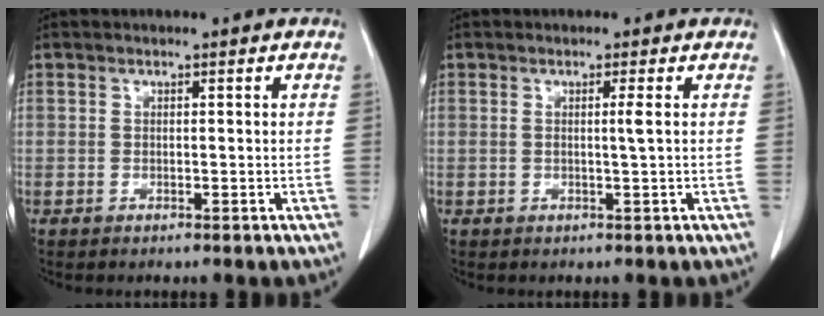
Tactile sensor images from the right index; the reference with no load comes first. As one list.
[{"total": 1.3, "force": [0.2, -0.5, 1.2], "torque": [-0.021, -0.002, 0.002]}]